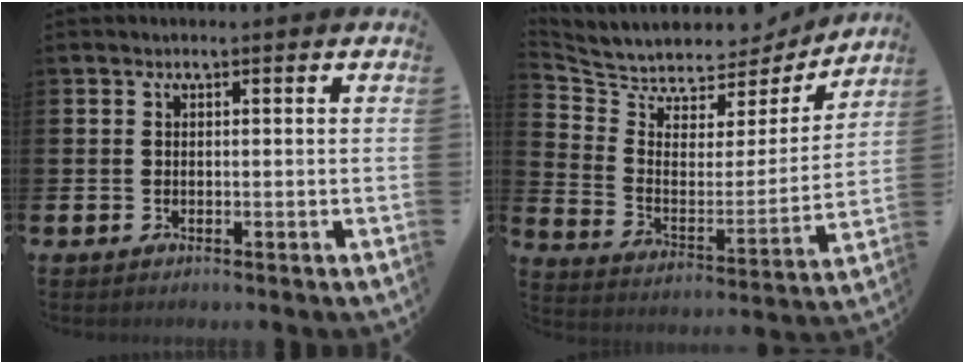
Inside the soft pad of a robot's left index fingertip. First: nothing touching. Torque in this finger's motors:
{"motor_torque": [1.10, -1.04, 0.15, 0.04]}